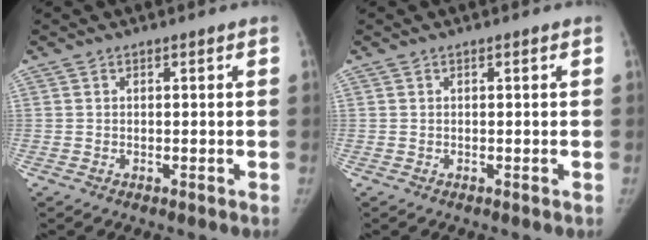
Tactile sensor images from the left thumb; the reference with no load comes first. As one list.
[{"total": 0.0}]